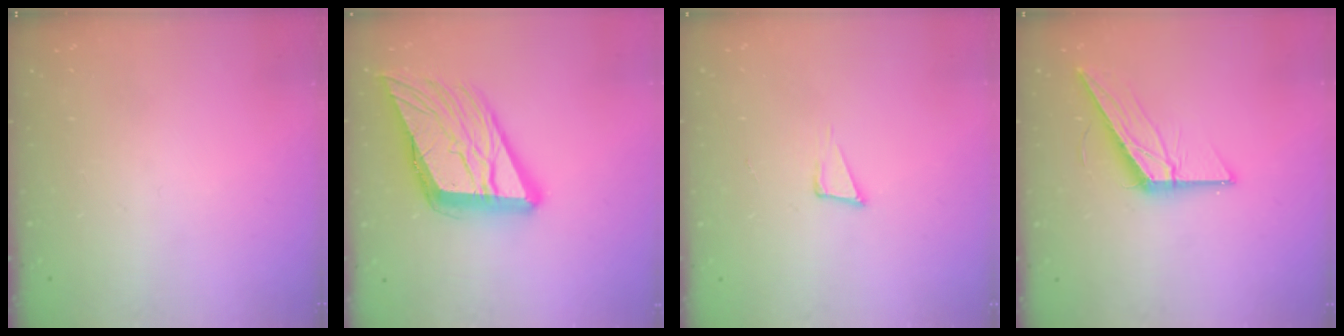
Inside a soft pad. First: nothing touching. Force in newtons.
{"total": 20.5, "press": 20.2, "slide": 3.3}
{"total": 3.9, "press": 2.4, "slide": 3.1}
{"total": 13.8, "press": 13.8, "slide": 0.4}